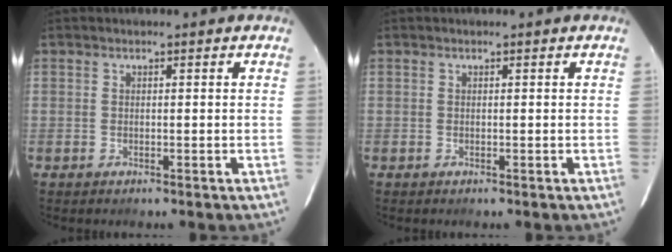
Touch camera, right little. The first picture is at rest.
{"total": 0.0}